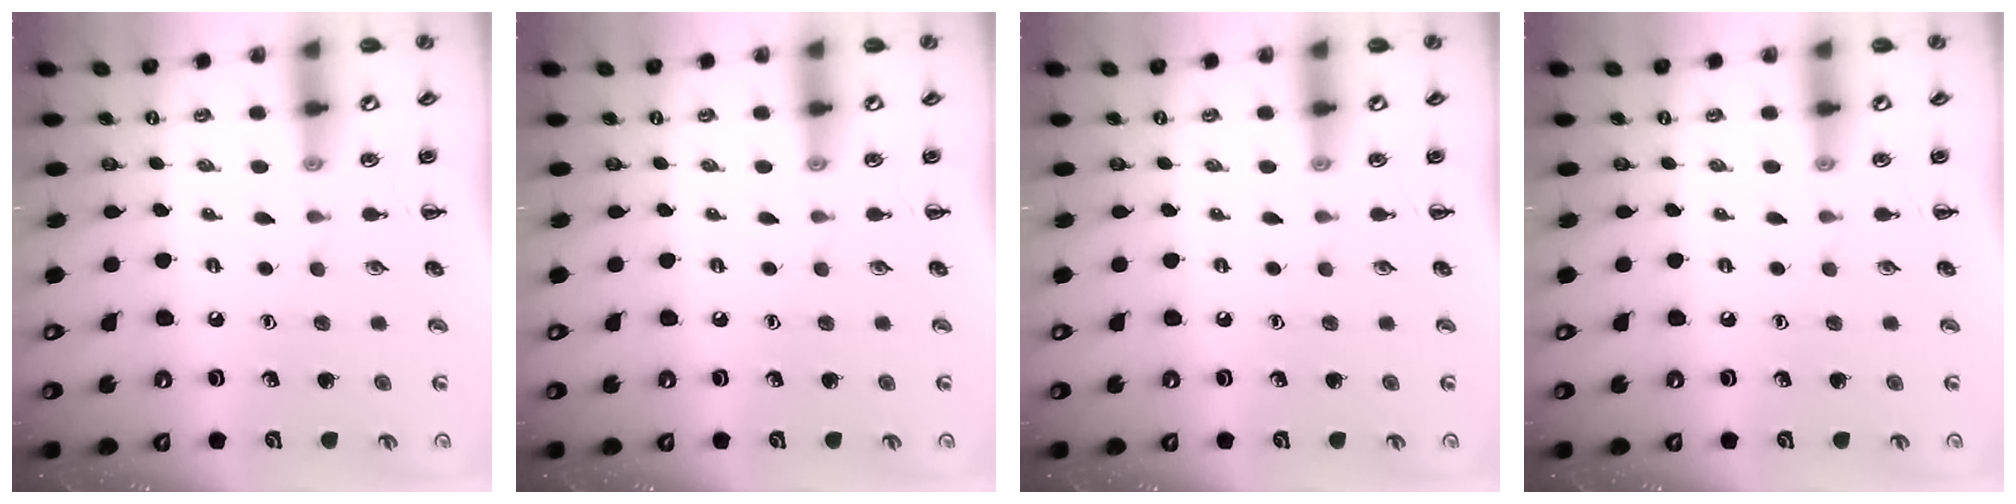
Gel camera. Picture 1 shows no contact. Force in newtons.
{"total": 0.0}
{"total": 0.0}
{"total": 0.0}